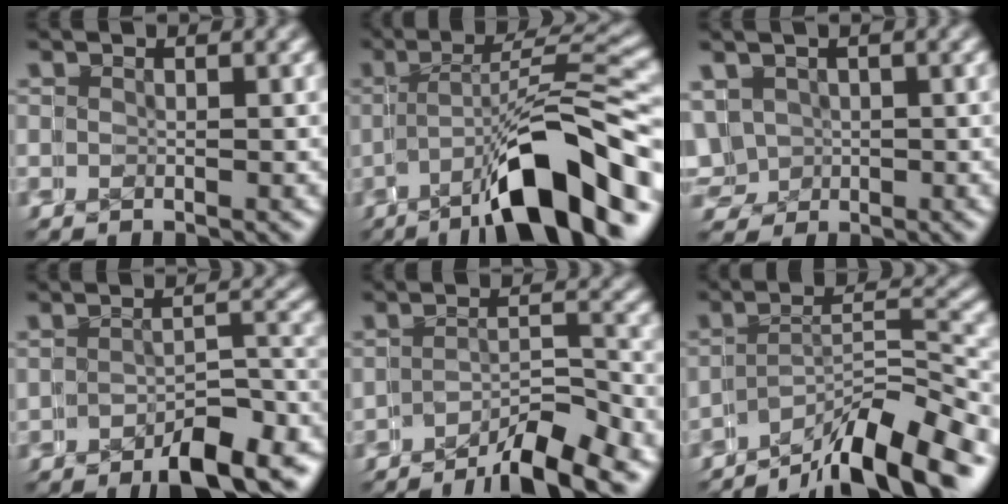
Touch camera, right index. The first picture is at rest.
{"total": 8.2, "force": [-4.0, 1.1, 7.1], "torque": [-0.089, 0.010, -0.049]}
{"total": 5.3, "force": [-0.4, 5.1, 1.4], "torque": [-0.040, -0.012, -0.004]}
{"total": 5.1, "force": [-4.6, 0.4, 2.3], "torque": [0.004, 0.008, -0.070]}
{"total": 5.1, "force": [-4.6, 0.5, 2.0], "torque": [0.010, 0.013, -0.079]}
{"total": 7.3, "force": [-5.8, 1.5, 4.1], "torque": [-0.033, 0.009, -0.087]}